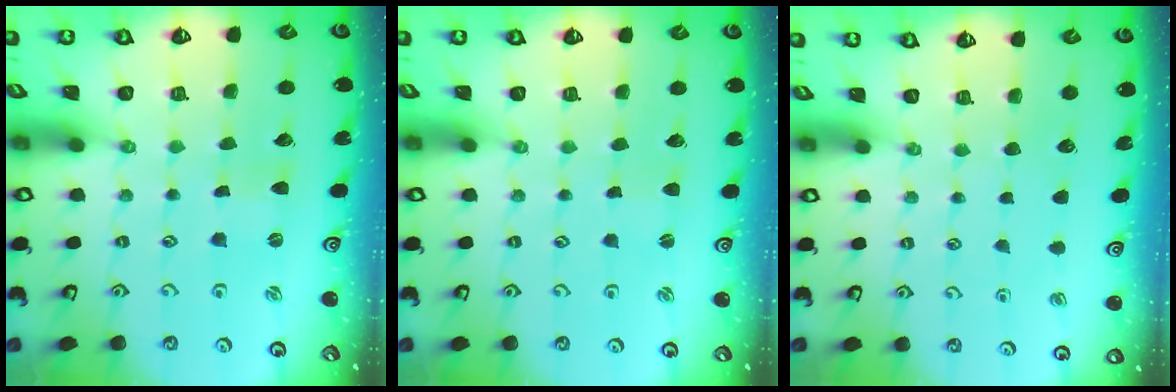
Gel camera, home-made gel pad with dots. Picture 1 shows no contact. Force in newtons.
{"total": 0.0}
{"total": 0.0}